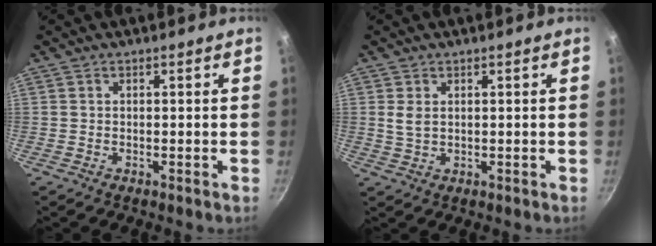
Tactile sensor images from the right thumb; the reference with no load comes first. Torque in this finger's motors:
{"motor_torque": [0.12, -0.13, 0.20, 0.04, -0.02]}